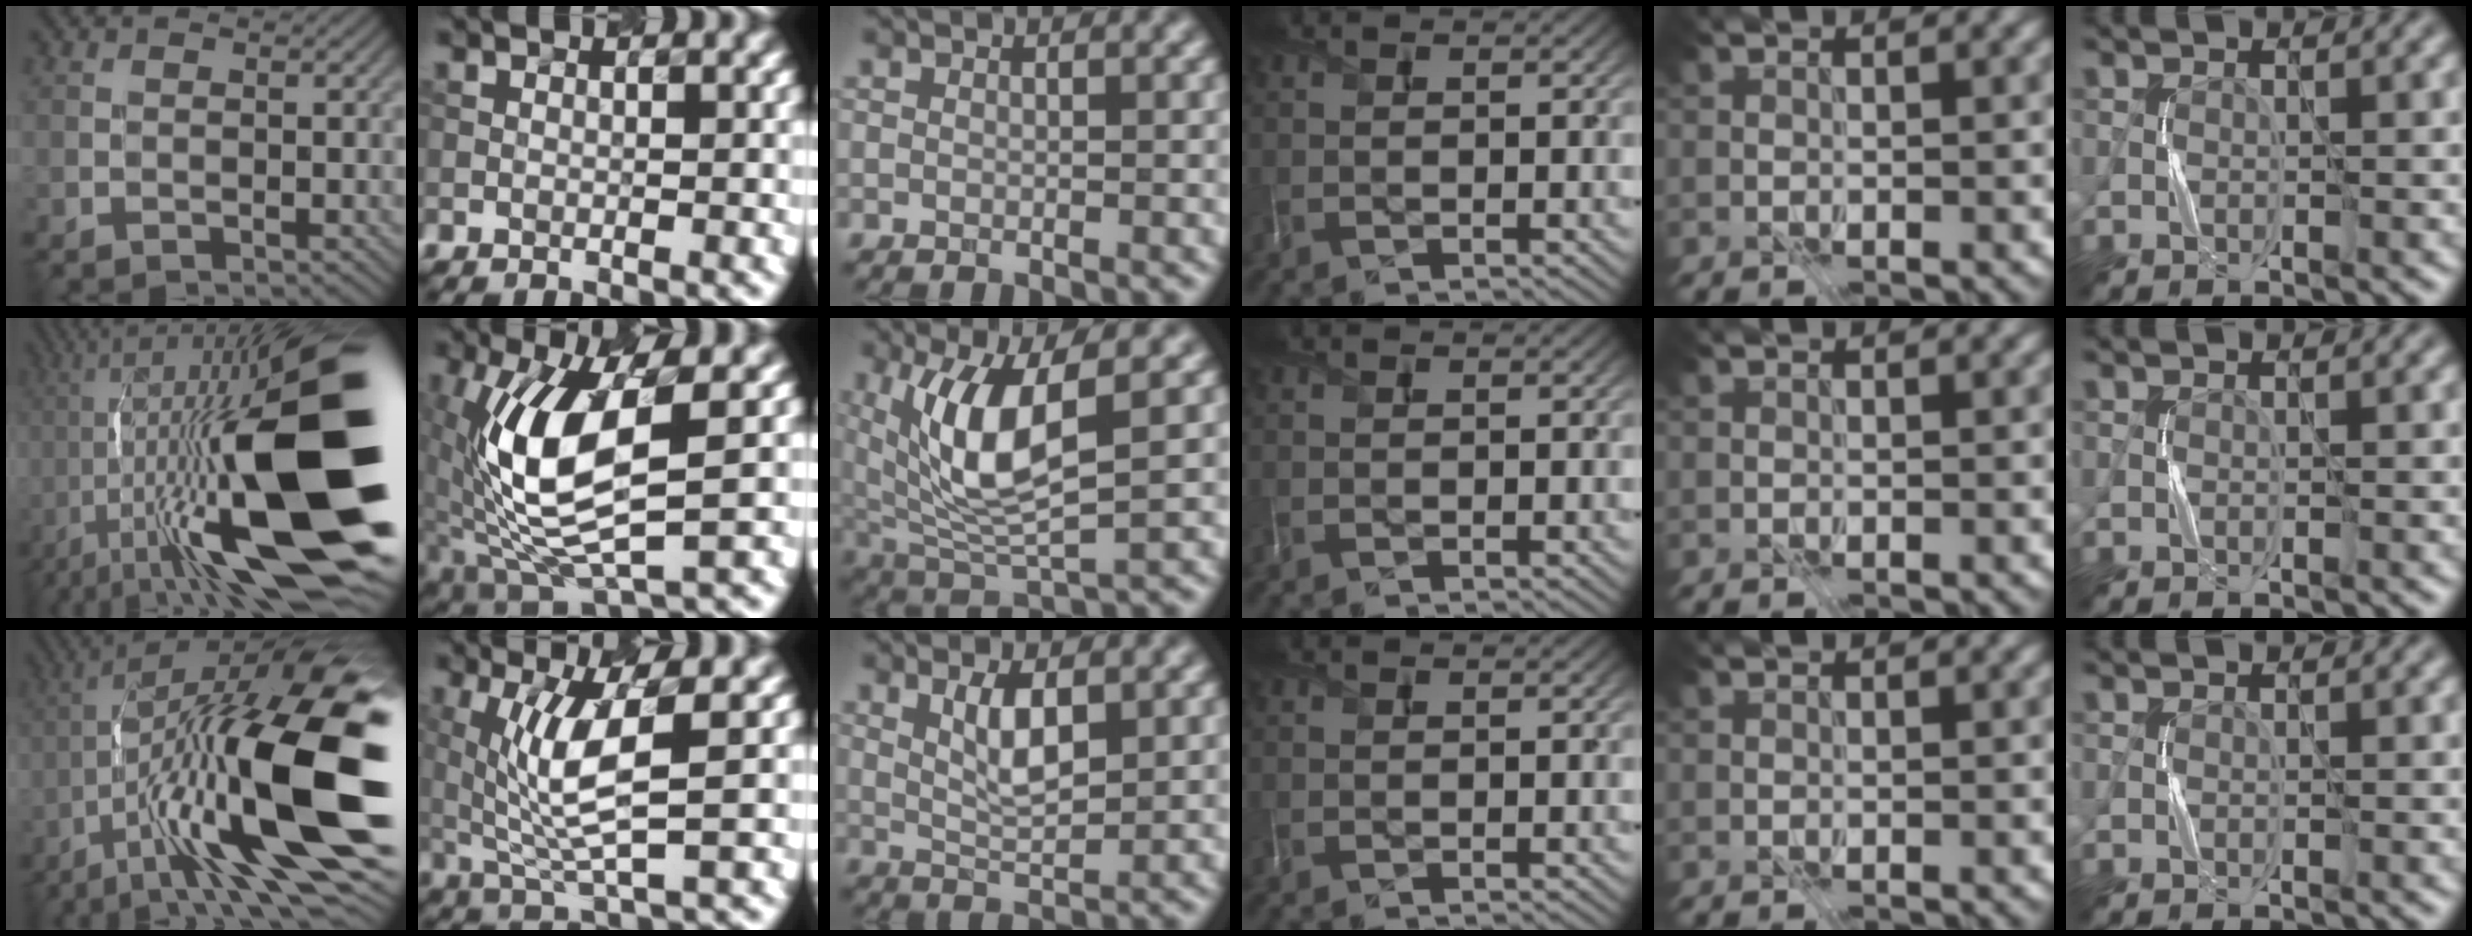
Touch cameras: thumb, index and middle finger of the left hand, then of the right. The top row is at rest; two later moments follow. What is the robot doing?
{"motion": "press", "object": "grip strengthener"}